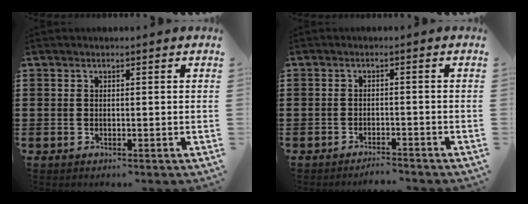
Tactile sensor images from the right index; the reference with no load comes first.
{"total": 2.2, "force": [-2.2, 0.1, -0.1], "torque": [-0.005, 0.002, -0.048]}